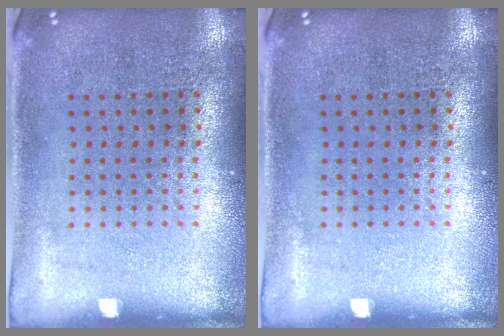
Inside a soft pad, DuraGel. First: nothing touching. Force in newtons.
{"total": 0.0}